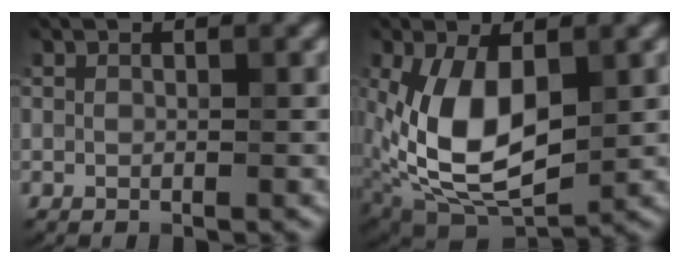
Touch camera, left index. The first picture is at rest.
{"total": 9.9, "force": [0.2, 5.5, 8.3], "torque": [-0.177, -0.003, 0.004]}